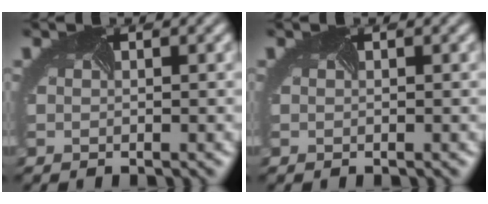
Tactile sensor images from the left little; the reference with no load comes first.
{"total": 0.0}